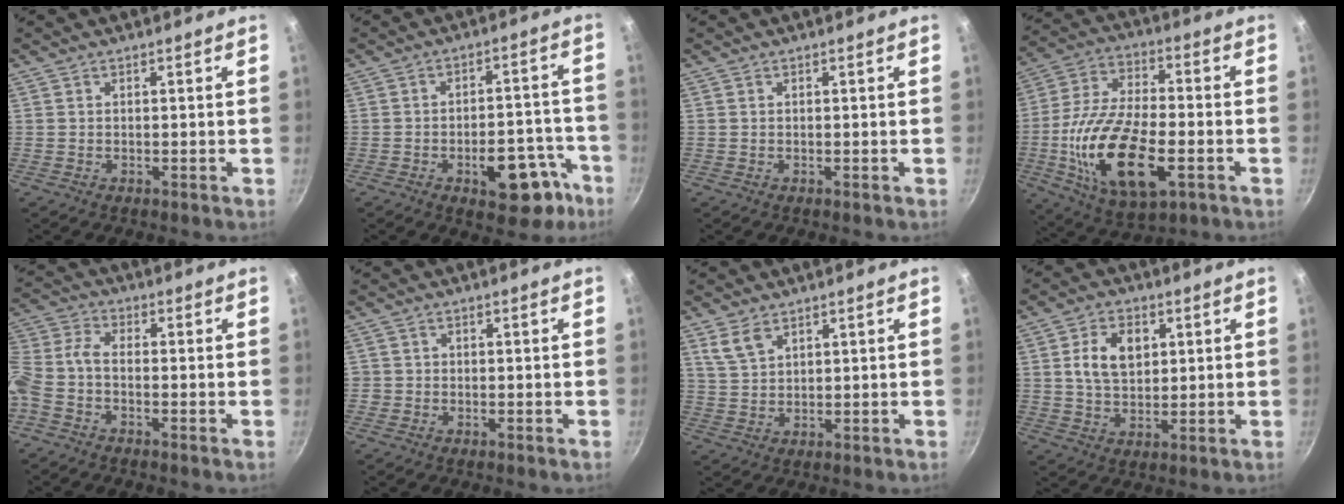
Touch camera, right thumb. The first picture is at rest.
{"total": 13.3, "force": [-6.5, 6.8, 9.5], "torque": [-0.068, 0.051, -0.077]}
{"total": 0.0}
{"total": 21.2, "force": [-5.4, 10.0, 17.8], "torque": [-0.337, 0.015, -0.097]}
{"total": 6.6, "force": [-2.8, 3.6, 4.8], "torque": [-0.120, 0.034, -0.075]}
{"total": 1.3, "force": [-0.4, 1.2, 0.2], "torque": [0.000, 0.004, -0.009]}
{"total": 4.5, "force": [2.8, 2.5, 2.5], "torque": [-0.042, -0.011, 0.060]}
{"total": 8.8, "force": [2.2, 5.9, 6.1], "torque": [-0.089, -0.004, 0.038]}